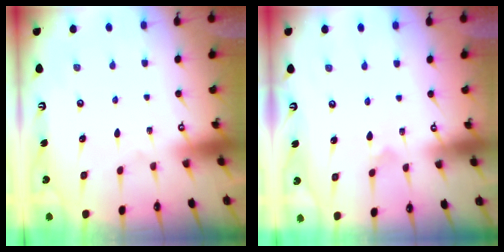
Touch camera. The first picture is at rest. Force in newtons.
{"total": 4.6, "press": 4.6, "slide": 0.4}